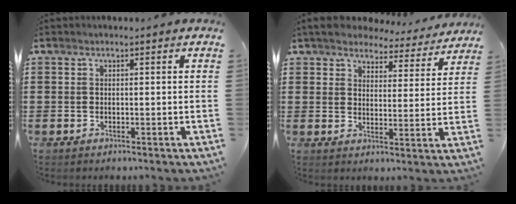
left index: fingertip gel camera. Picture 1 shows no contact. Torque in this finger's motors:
{"motor_torque": [1.83, -0.31, 1.05, 0.16]}